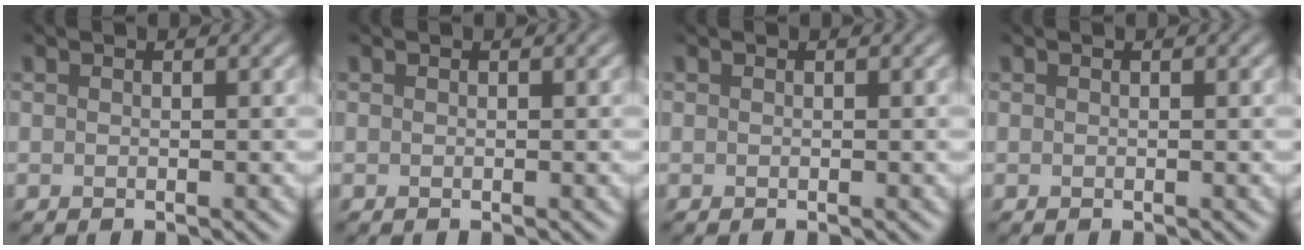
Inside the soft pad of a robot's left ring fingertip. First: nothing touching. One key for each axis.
{"total": 0.0}
{"total": 0.0}
{"total": 0.0}